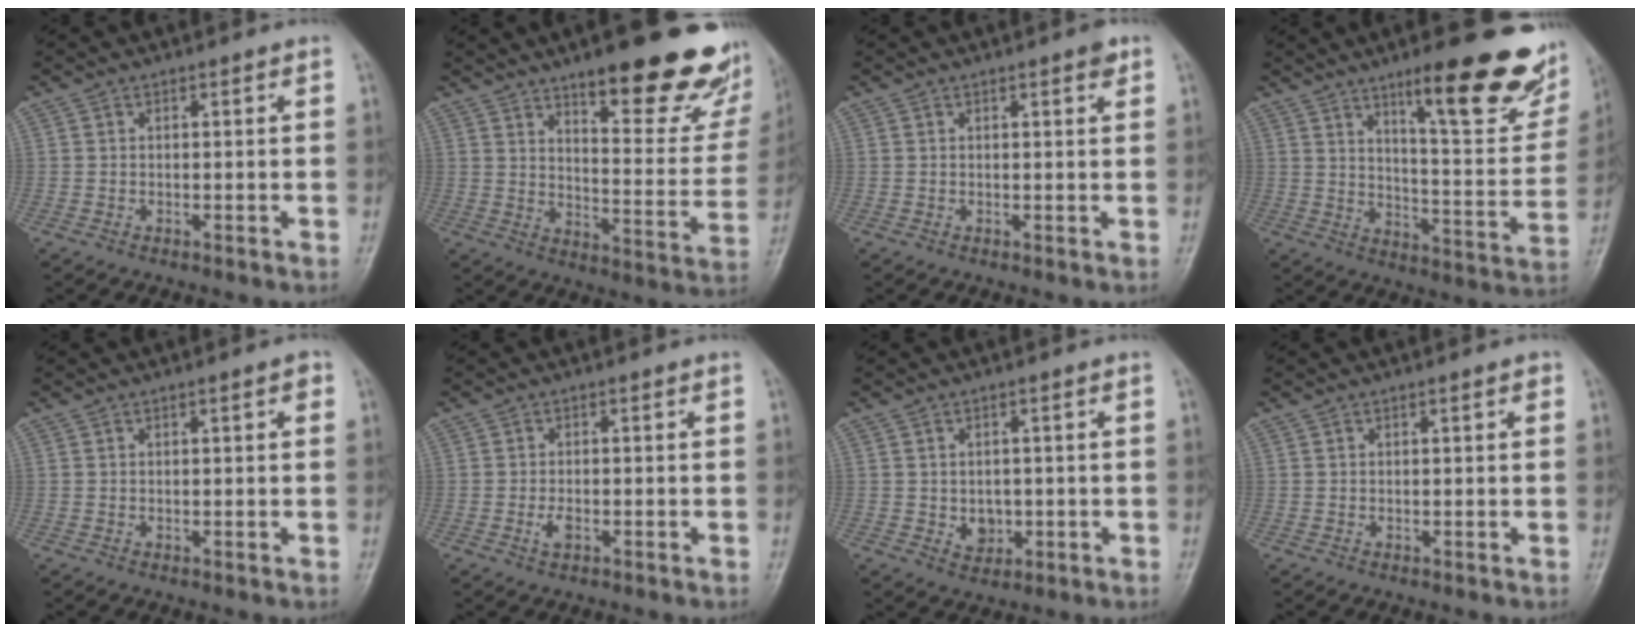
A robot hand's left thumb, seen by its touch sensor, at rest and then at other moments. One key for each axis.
{"total": 24.3, "fx": 15.6, "fy": 7.2, "fz": 17.1, "tx": -0.183, "ty": -0.087, "tz": 0.214}
{"total": 1.8, "fx": 1.1, "fy": 0.4, "fz": 1.4, "tx": -0.018, "ty": -0.004, "tz": 0.012}
{"total": 23.3, "fx": 14.3, "fy": 5.7, "fz": 17.4, "tx": -0.194, "ty": -0.074, "tz": 0.208}
{"total": 1.8, "fx": 0.7, "fy": 0.4, "fz": 1.6, "tx": -0.019, "ty": 0.002, "tz": 0.008}
{"total": 2.0, "fx": -0.6, "fy": 1.0, "fz": 1.7, "tx": -0.032, "ty": -0.001, "tz": -0.012}
{"total": 3.5, "fx": -0.3, "fy": 2.8, "fz": 2.0, "tx": -0.015, "ty": -0.001, "tz": 0.004}
{"total": 1.3, "fx": 0.6, "fy": 0.3, "fz": 1.1, "tx": -0.016, "ty": 0.001, "tz": 0.007}